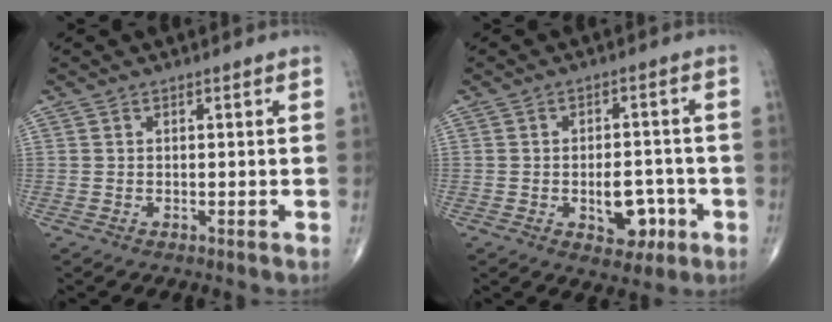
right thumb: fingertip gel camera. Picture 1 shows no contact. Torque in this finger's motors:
{"motor_torque": [2.39, 1.89, 0.34, -0.53, 0.14]}